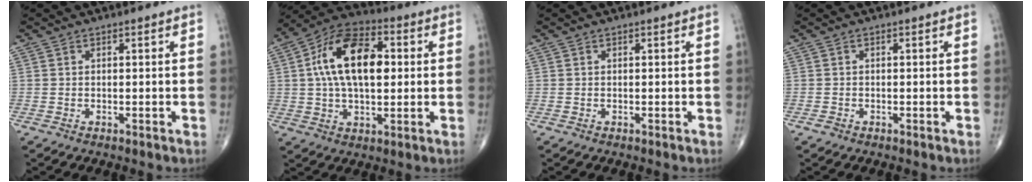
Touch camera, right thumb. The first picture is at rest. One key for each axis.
{"total": 16.7, "fx": 2.5, "fy": 9.2, "fz": 13.7, "tx": -0.228, "ty": 0.019, "tz": 0.036}
{"total": 0.0}
{"total": 0.8, "fx": -0.5, "fy": 0.5, "fz": 0.2, "tx": -0.003, "ty": 0.002, "tz": -0.011}